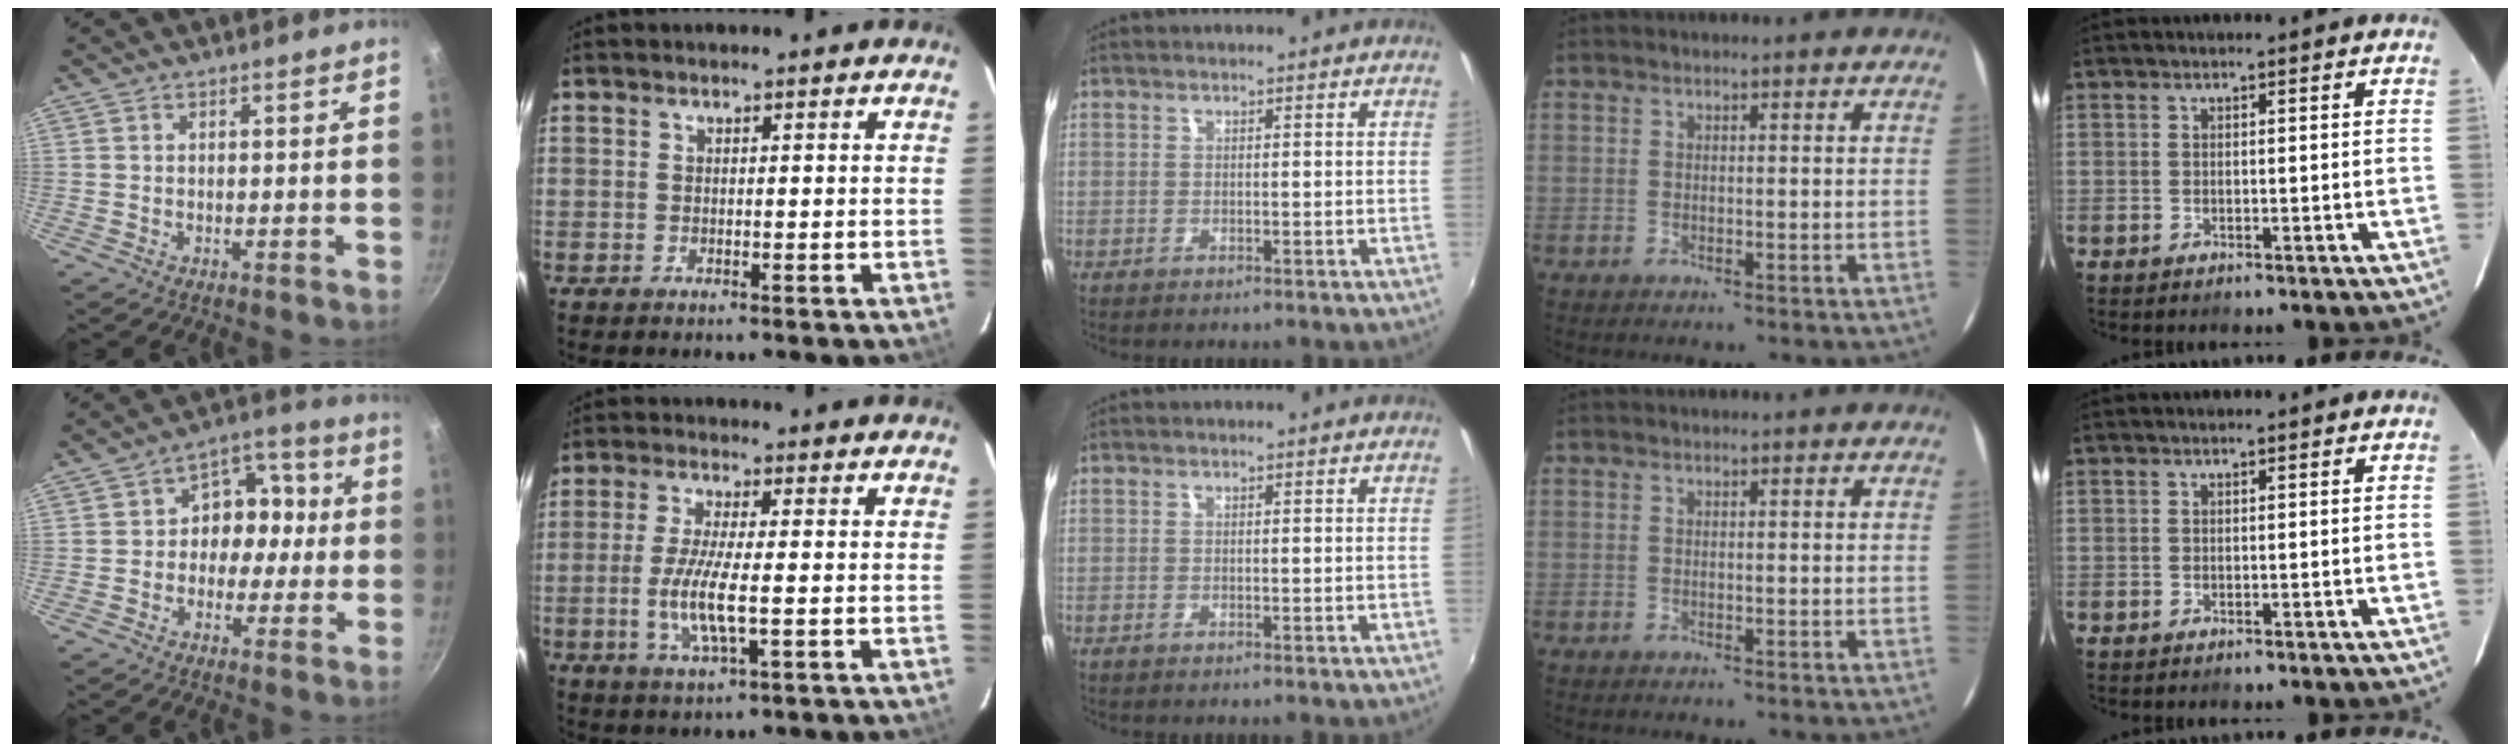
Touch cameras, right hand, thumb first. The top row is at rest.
{"thumb": {"total": 9.5, "force": [-0.5, 7.8, 5.5], "torque": [-0.017, 0.034, -0.022]}, "index": {"total": 8.2, "force": [-1.5, 1.3, 8.0], "torque": [-0.161, -0.008, -0.031]}}